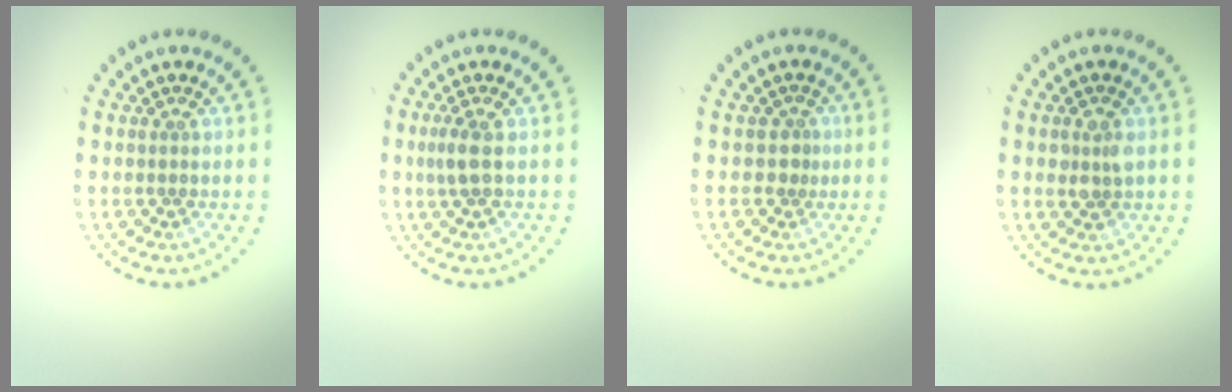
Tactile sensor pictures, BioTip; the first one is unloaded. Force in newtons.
{"total": 1.6, "press": 1.4, "slide": 0.9}
{"total": 0.9, "press": 0.7, "slide": 0.7}
{"total": 2.0, "press": 2.0, "slide": 0.3}